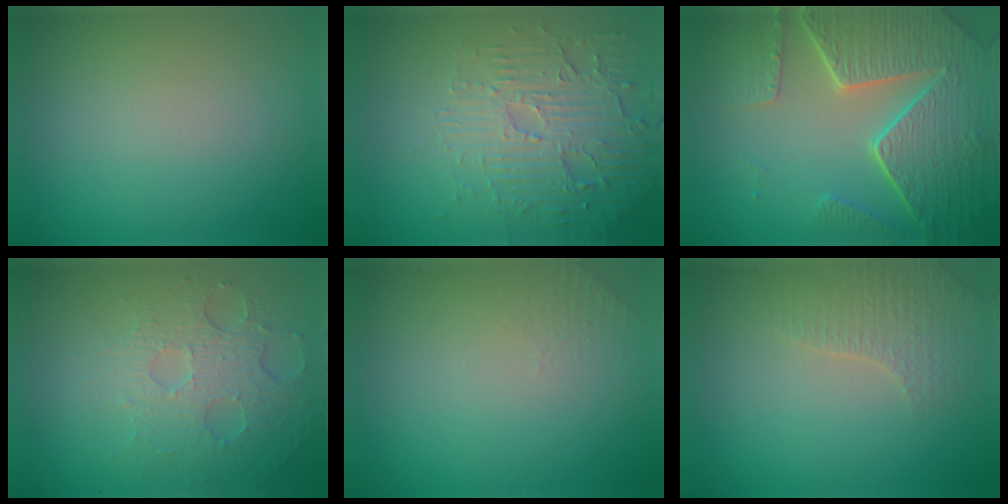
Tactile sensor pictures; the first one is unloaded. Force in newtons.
{"total": 5.6, "press": 3.7, "slide": 4.2}
{"total": 8.2, "press": 6.1, "slide": 5.5}
{"total": 5.0, "press": 3.5, "slide": 3.7}
{"total": 1.0, "press": 0.9, "slide": 0.3}
{"total": 2.6, "press": 2.5, "slide": 0.5}